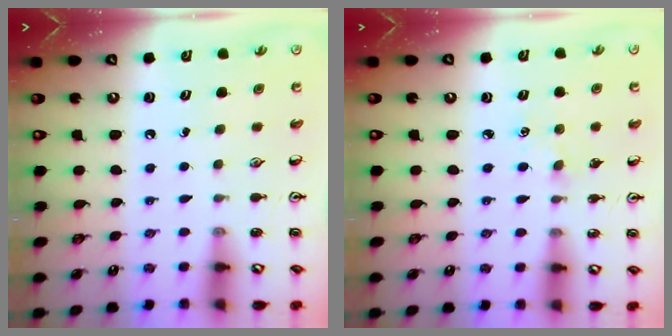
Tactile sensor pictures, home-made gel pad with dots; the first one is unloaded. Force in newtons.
{"total": 1.9, "press": 1.9, "slide": 0.3}